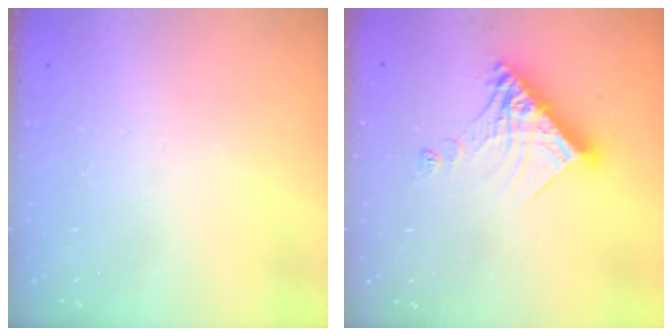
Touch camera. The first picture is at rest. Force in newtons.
{"total": 13.9, "press": 13.9, "slide": 1.1}